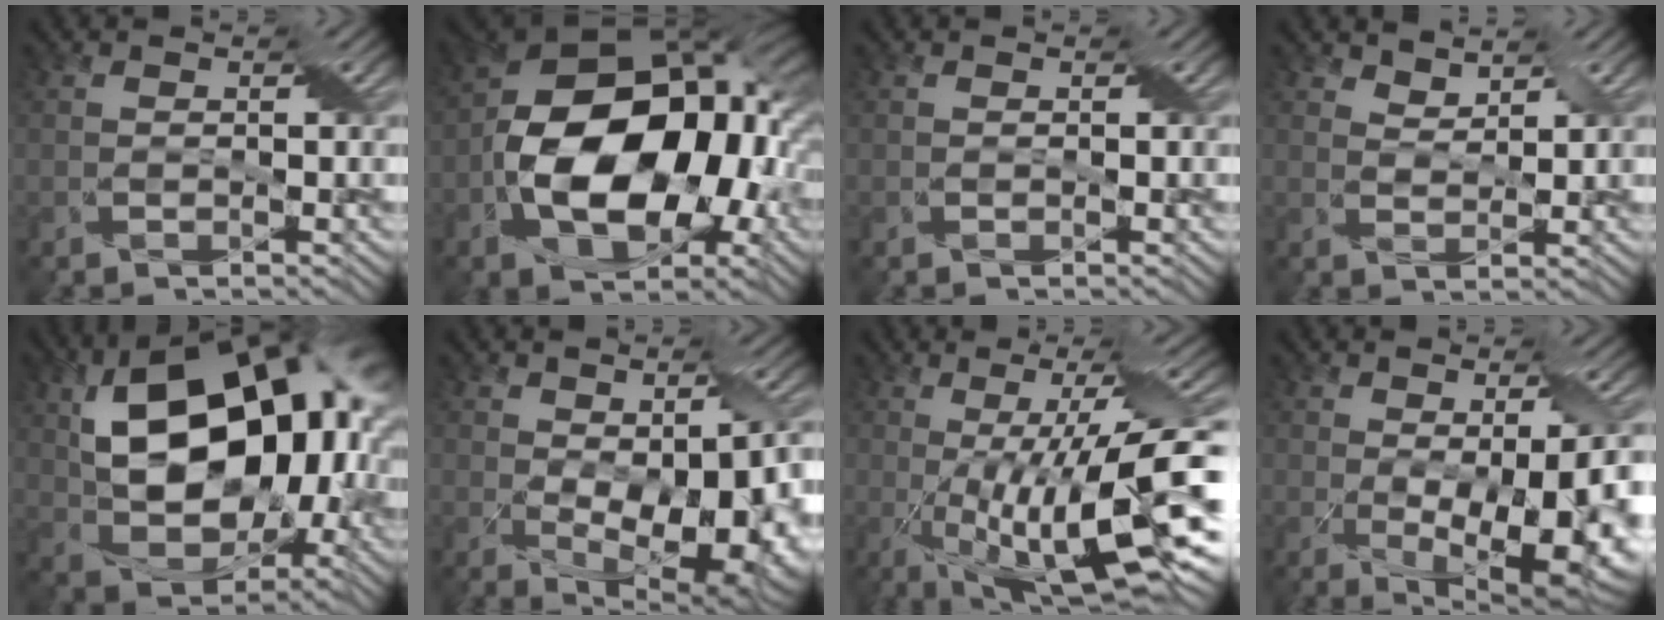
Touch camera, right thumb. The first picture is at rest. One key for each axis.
{"total": 17.8, "fx": -2.6, "fy": 11.3, "fz": 13.5, "tx": -0.228, "ty": -0.016, "tz": -0.050}
{"total": 0.0}
{"total": 2.2, "fx": 2.2, "fy": 0.4, "fz": 0.0, "tx": -0.005, "ty": -0.004, "tz": 0.042}
{"total": 18.1, "fx": 2.3, "fy": 11.7, "fz": 13.7, "tx": -0.242, "ty": 0.003, "tz": 0.045}
{"total": 13.8, "fx": -2.2, "fy": 7.5, "fz": 11.3, "tx": -0.162, "ty": -0.049, "tz": 0.000}
{"total": 17.3, "fx": -2.9, "fy": 4.5, "fz": 16.4, "tx": -0.239, "ty": -0.006, "tz": -0.041}
{"total": 12.5, "fx": -2.5, "fy": 5.5, "fz": 11.0, "tx": -0.162, "ty": -0.042, "tz": -0.010}